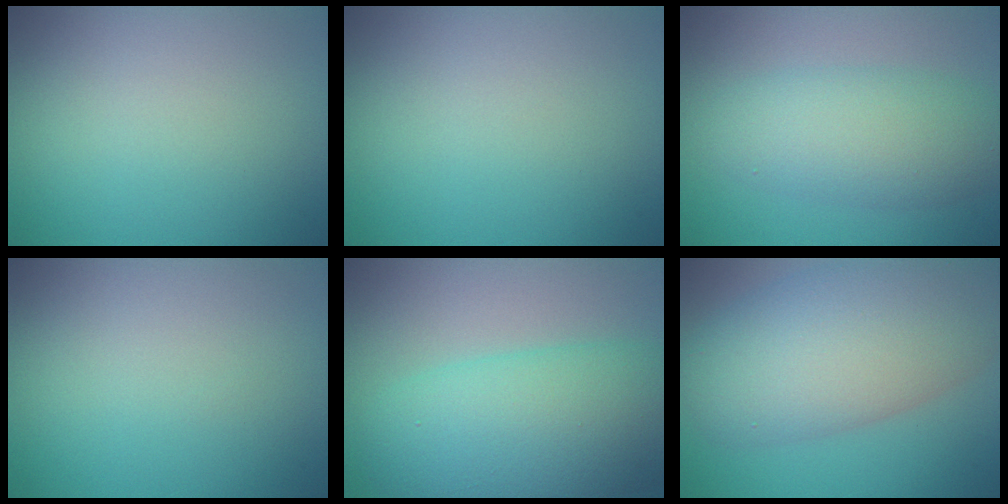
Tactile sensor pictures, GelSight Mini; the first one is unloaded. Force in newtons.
{"total": 0.0}
{"total": 4.9, "press": 4.9, "slide": 0.2}
{"total": 0.0}
{"total": 8.6, "press": 8.5, "slide": 0.4}
{"total": 9.5, "press": 9.5, "slide": 0.6}